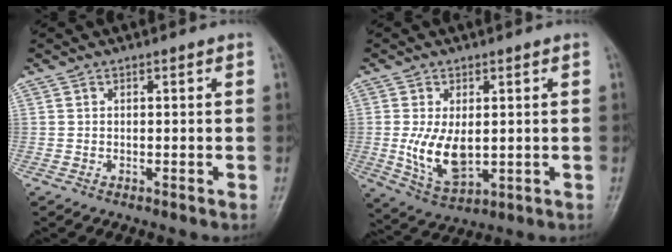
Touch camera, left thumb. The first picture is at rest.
{"total": 9.0, "force": [0.0, 5.0, 7.4], "torque": [-0.131, -0.015, 0.014]}